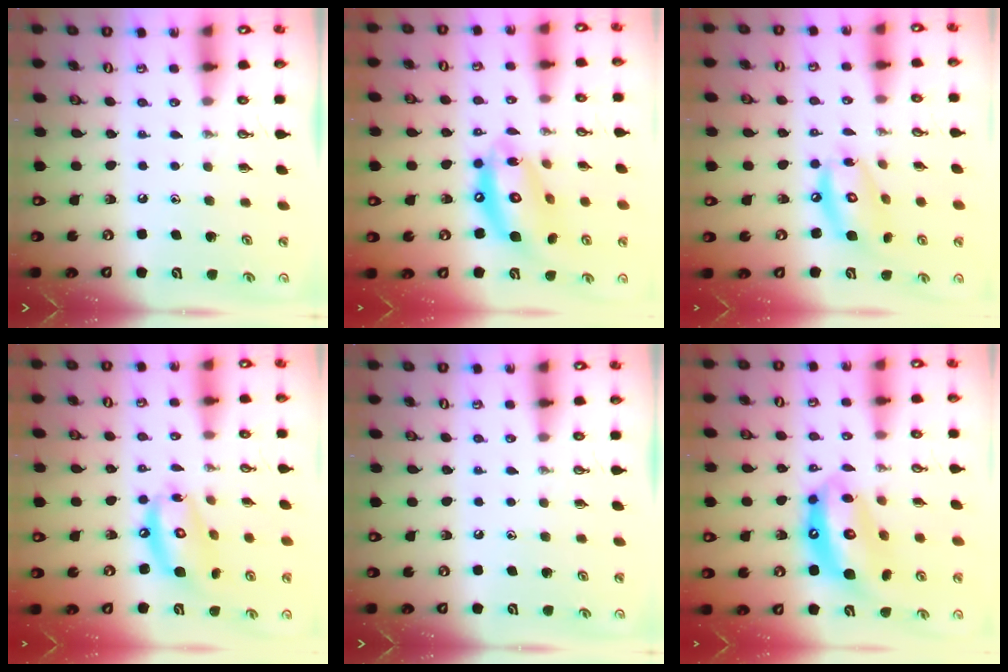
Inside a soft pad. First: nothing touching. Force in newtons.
{"total": 15.9, "press": 15.8, "slide": 1.3}
{"total": 11.5, "press": 11.5, "slide": 0.8}
{"total": 12.3, "press": 12.3, "slide": 1.2}
{"total": 0.0}
{"total": 14.3, "press": 14.3, "slide": 1.3}